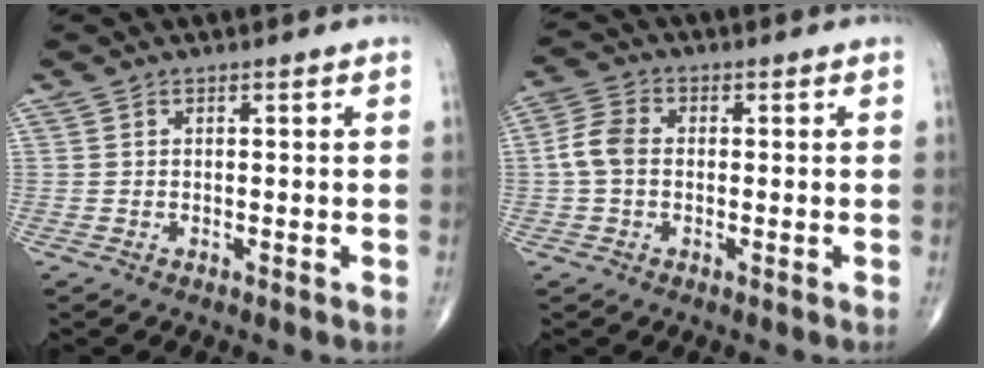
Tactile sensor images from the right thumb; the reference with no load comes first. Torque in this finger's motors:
{"motor_torque": [-0.17, 0.32, 0.23, -0.07, 0.10]}